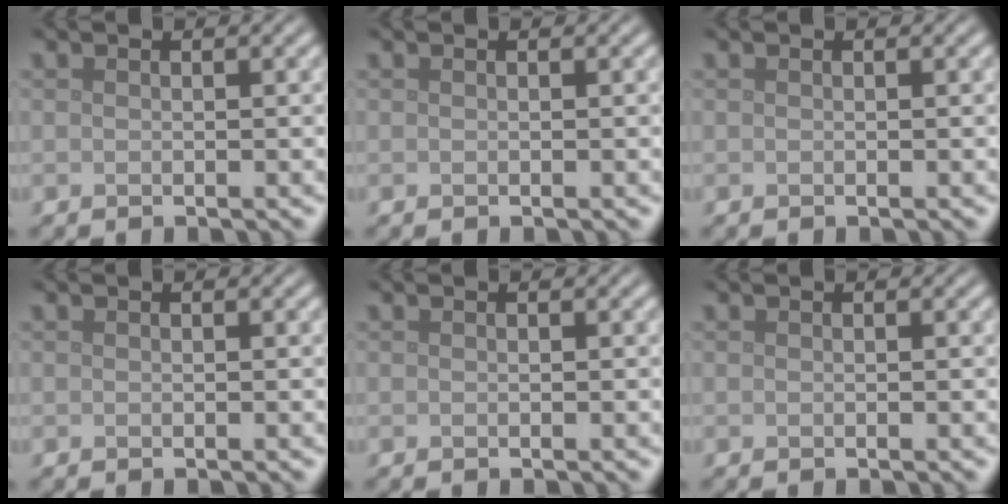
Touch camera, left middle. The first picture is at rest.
{"total": 0.0}
{"total": 0.0}
{"total": 0.0}
{"total": 0.0}
{"total": 0.0}